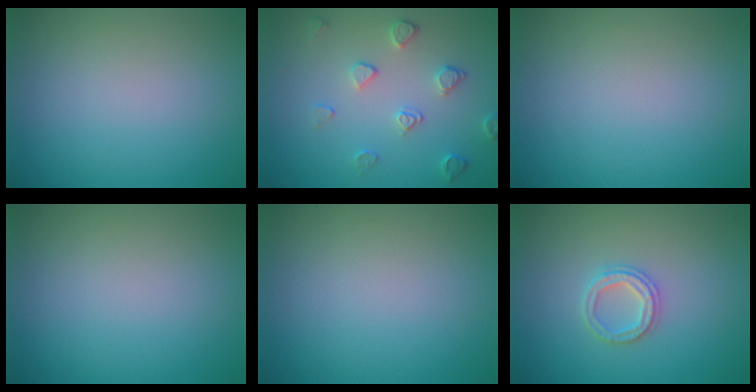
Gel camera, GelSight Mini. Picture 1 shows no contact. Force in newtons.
{"total": 2.1, "press": 1.4, "slide": 1.5}
{"total": 0.0}
{"total": 0.0}
{"total": 0.0}
{"total": 2.4, "press": 2.4, "slide": 0.4}